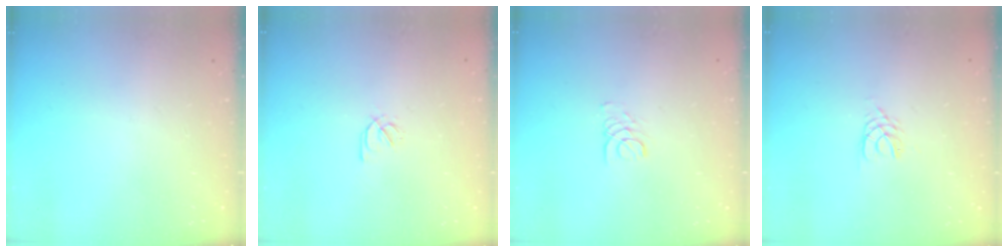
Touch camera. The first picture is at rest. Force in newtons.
{"total": 2.1, "press": 2.0, "slide": 0.7}
{"total": 1.6, "press": 1.6, "slide": 0.1}
{"total": 3.0, "press": 2.9, "slide": 0.4}